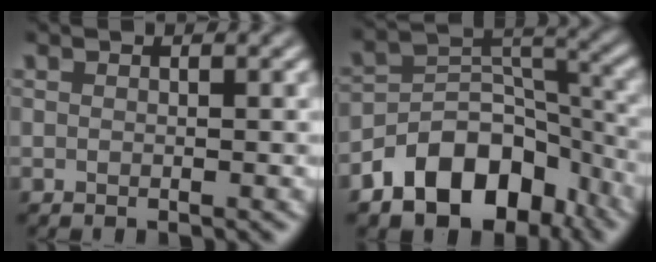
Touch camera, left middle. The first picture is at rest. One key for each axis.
{"total": 9.0, "fx": -5.4, "fy": 5.7, "fz": 4.5, "tx": -0.057, "ty": 0.004, "tz": -0.101}